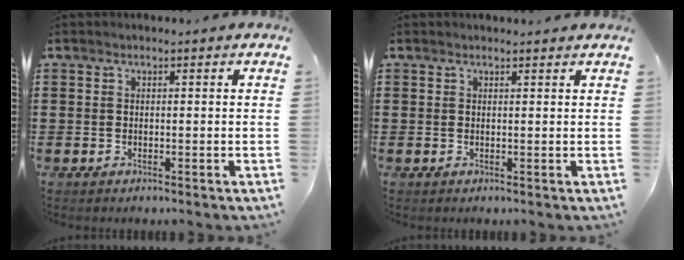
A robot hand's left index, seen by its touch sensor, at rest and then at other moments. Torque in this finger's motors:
{"motor_torque": [2.14, 0.00, -0.32, -0.06]}